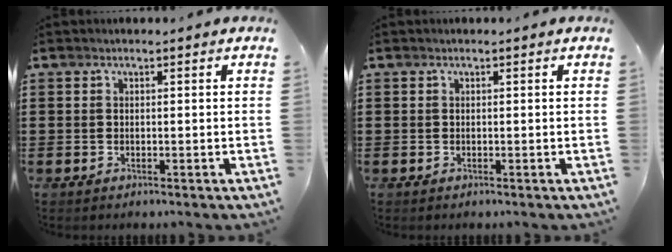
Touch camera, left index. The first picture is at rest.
{"total": 0.0}